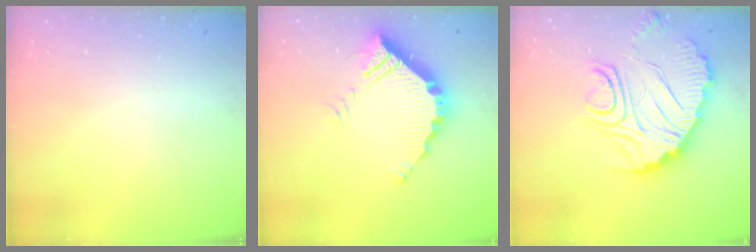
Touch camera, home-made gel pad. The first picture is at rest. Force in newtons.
{"total": 13.4, "press": 13.4, "slide": 0.3}
{"total": 16.3, "press": 16.2, "slide": 1.5}